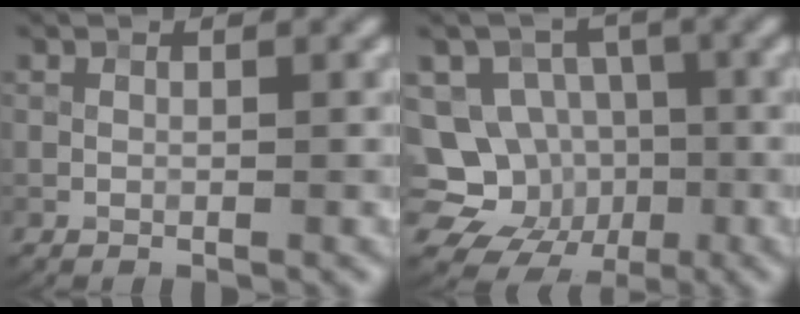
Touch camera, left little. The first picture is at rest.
{"total": 11.6, "force": [-3.3, 10.3, 4.0], "torque": [-0.076, 0.009, -0.071]}